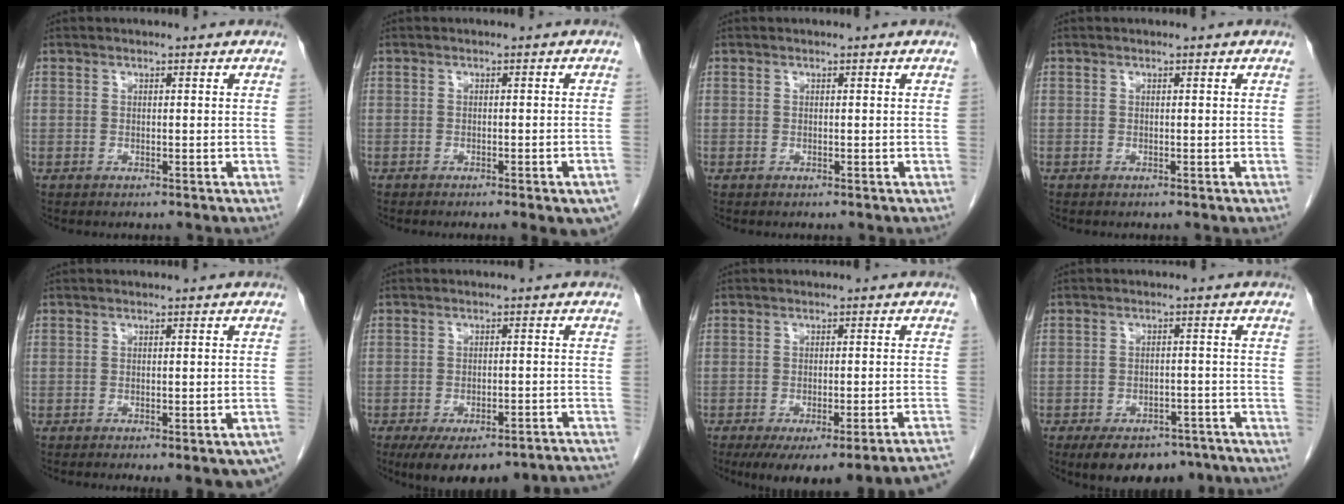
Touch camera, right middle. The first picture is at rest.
{"total": 5.8, "force": [-4.1, 0.5, 4.1], "torque": [-0.033, -0.005, -0.053]}
{"total": 0.0}
{"total": 0.0}
{"total": 8.9, "force": [-6.8, 1.6, 5.5], "torque": [-0.041, -0.007, -0.077]}
{"total": 17.1, "force": [-15.0, 3.4, 7.4], "torque": [-0.064, 0.008, -0.187]}
{"total": 17.9, "force": [-15.4, 0.6, 9.0], "torque": [-0.053, -0.012, -0.186]}
{"total": 12.7, "force": [-10.1, 5.7, 5.2], "torque": [-0.067, 0.012, -0.130]}